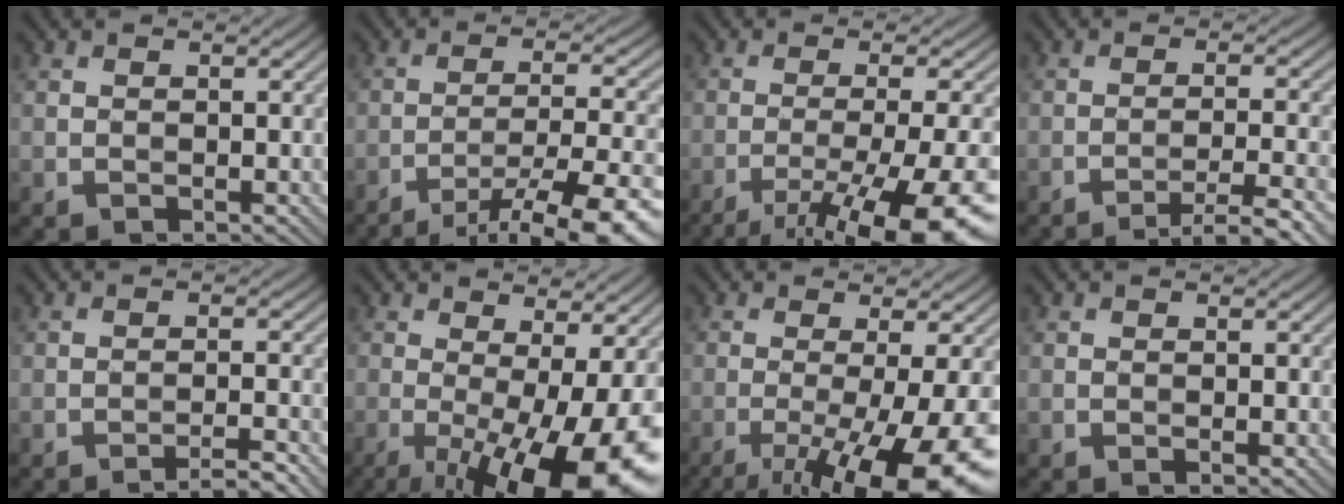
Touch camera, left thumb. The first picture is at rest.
{"total": 13.2, "force": [-9.2, 2.8, 9.0], "torque": [-0.142, -0.004, -0.126]}
{"total": 13.4, "force": [-8.2, 2.7, 10.3], "torque": [-0.165, -0.005, -0.117]}
{"total": 5.8, "force": [-3.9, 0.7, 4.3], "torque": [-0.072, 0.014, -0.066]}
{"total": 3.7, "force": [-2.7, 0.3, 2.5], "torque": [-0.036, 0.013, -0.052]}
{"total": 16.1, "force": [-5.2, 4.8, 14.5], "torque": [-0.213, -0.008, -0.067]}
{"total": 13.3, "force": [-5.7, 3.0, 11.6], "torque": [-0.170, -0.009, -0.080]}
{"total": 0.5, "force": [-0.1, 0.0, 0.5], "torque": [-0.010, -0.002, -0.004]}